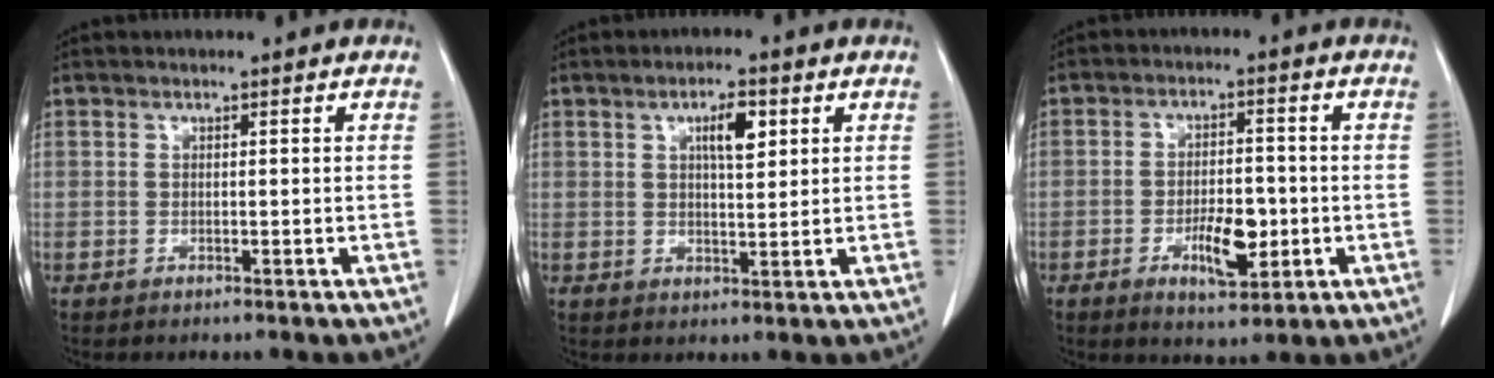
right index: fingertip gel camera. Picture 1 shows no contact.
{"total": 4.7, "force": [1.9, 1.3, 4.1], "torque": [-0.070, 0.002, 0.032]}
{"total": 7.0, "force": [-2.1, 2.7, 6.1], "torque": [-0.102, -0.001, -0.028]}